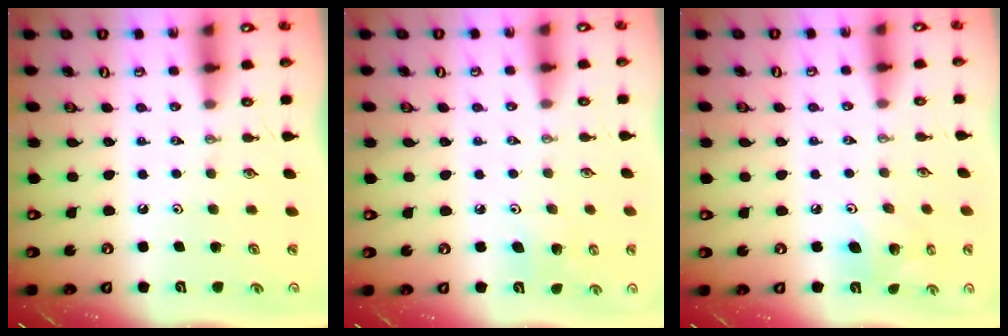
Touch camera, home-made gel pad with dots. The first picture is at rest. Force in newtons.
{"total": 5.5, "press": 5.4, "slide": 1.2}
{"total": 7.1, "press": 6.9, "slide": 1.6}